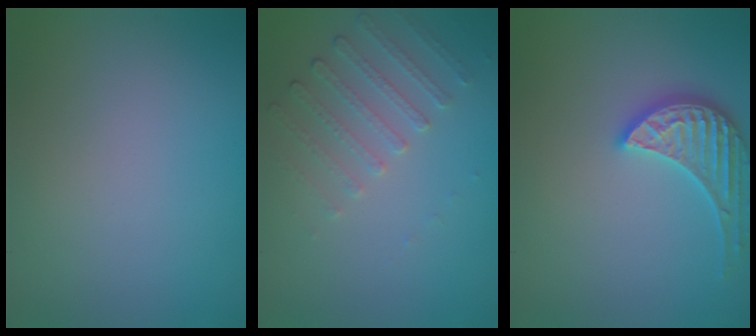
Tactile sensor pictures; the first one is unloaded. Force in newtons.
{"total": 1.9, "press": 1.5, "slide": 1.2}
{"total": 3.2, "press": 3.2, "slide": 0.5}